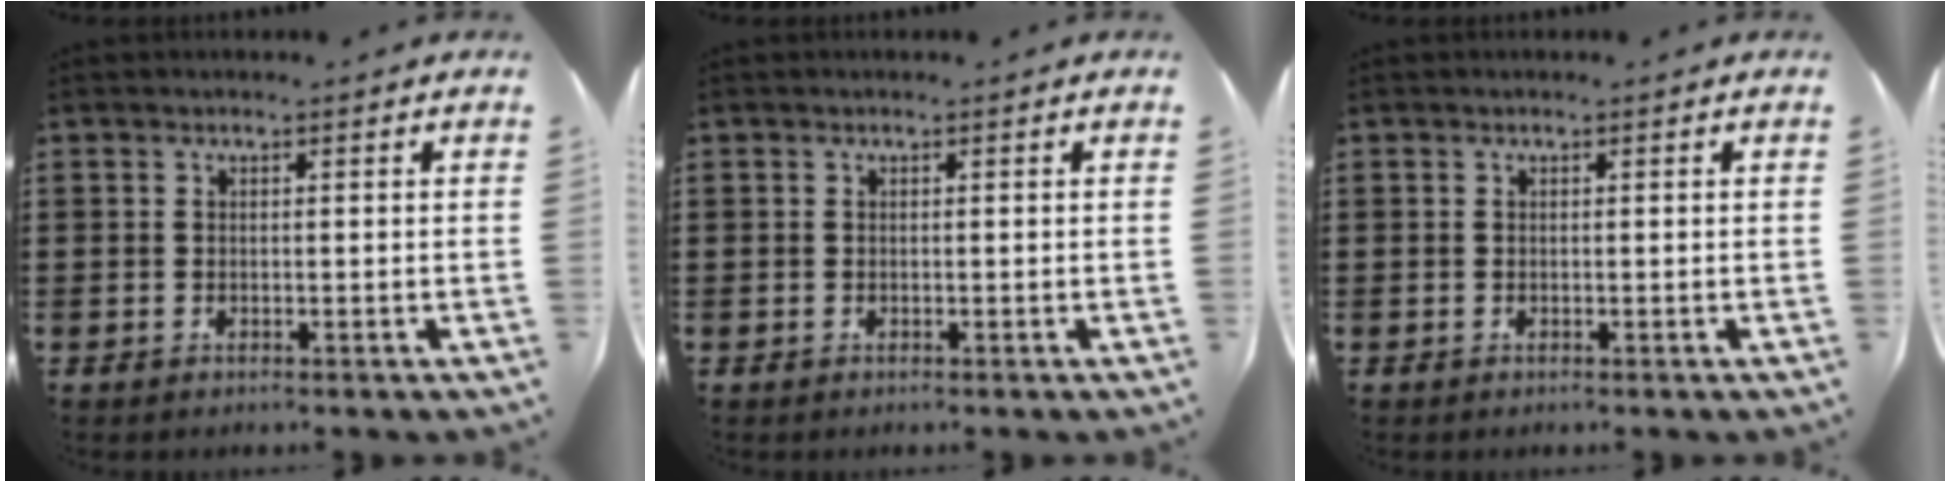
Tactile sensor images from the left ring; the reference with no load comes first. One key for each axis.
{"total": 0.0}
{"total": 0.0}